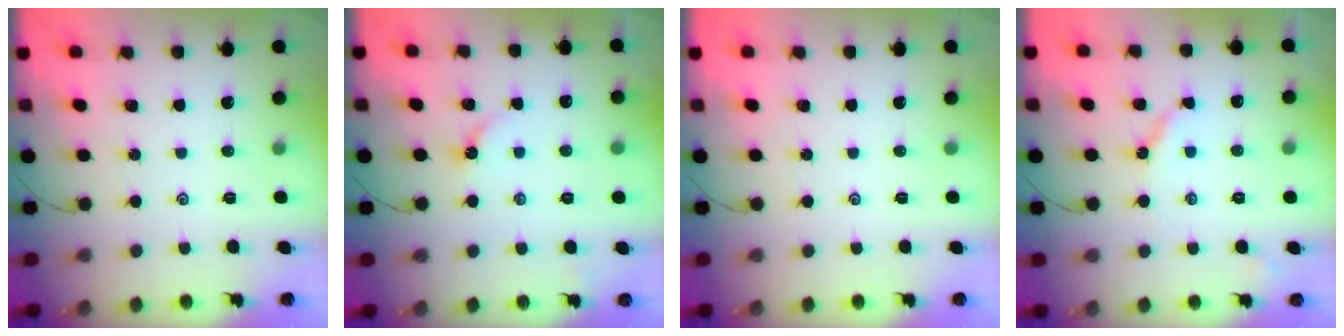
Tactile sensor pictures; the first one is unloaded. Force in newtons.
{"total": 2.6, "press": 2.5, "slide": 0.4}
{"total": 0.0}
{"total": 4.8, "press": 4.8, "slide": 0.5}